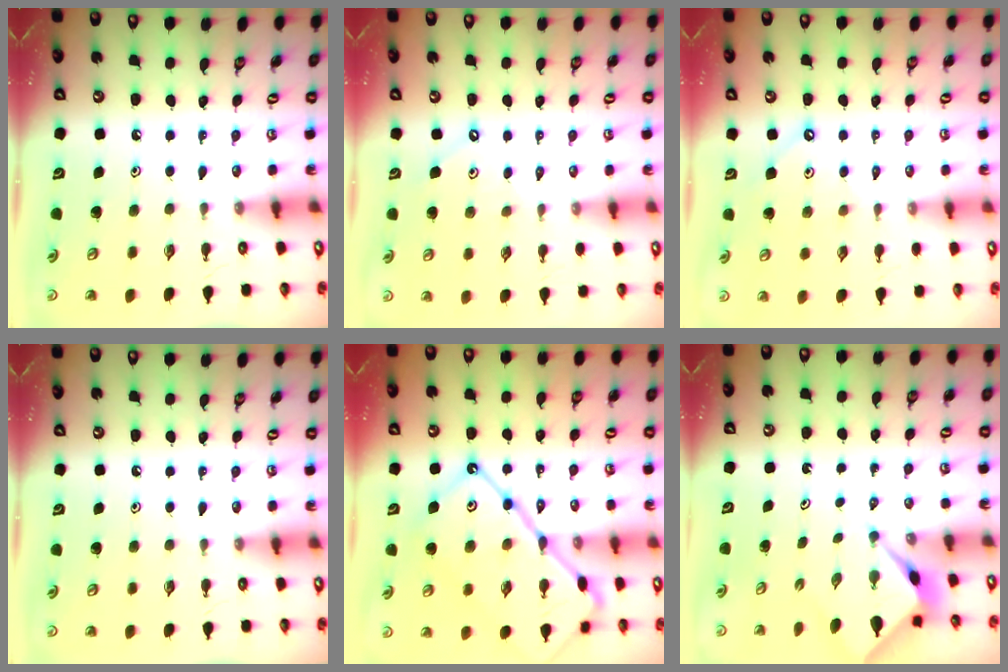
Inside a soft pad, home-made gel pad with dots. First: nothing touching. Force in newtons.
{"total": 2.9, "press": 2.8, "slide": 0.5}
{"total": 1.7, "press": 1.6, "slide": 0.3}
{"total": 0.0}
{"total": 19.7, "press": 19.6, "slide": 1.9}
{"total": 2.5, "press": 2.4, "slide": 0.3}